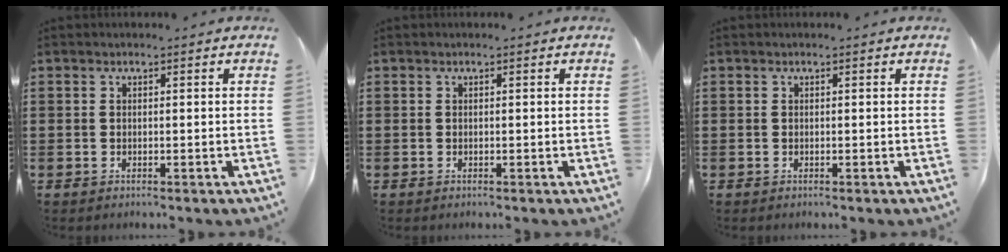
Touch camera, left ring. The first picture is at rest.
{"total": 0.0}
{"total": 0.0}